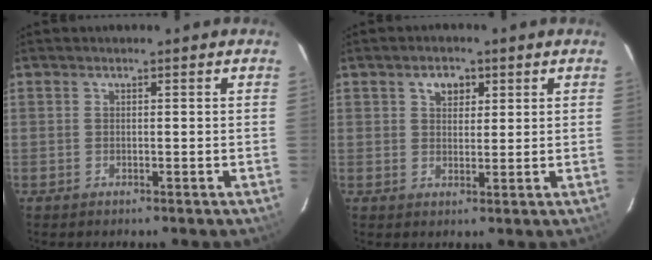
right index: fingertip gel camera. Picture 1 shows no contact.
{"total": 3.3, "force": [1.7, 2.1, 1.9], "torque": [-0.026, 0.008, 0.030]}